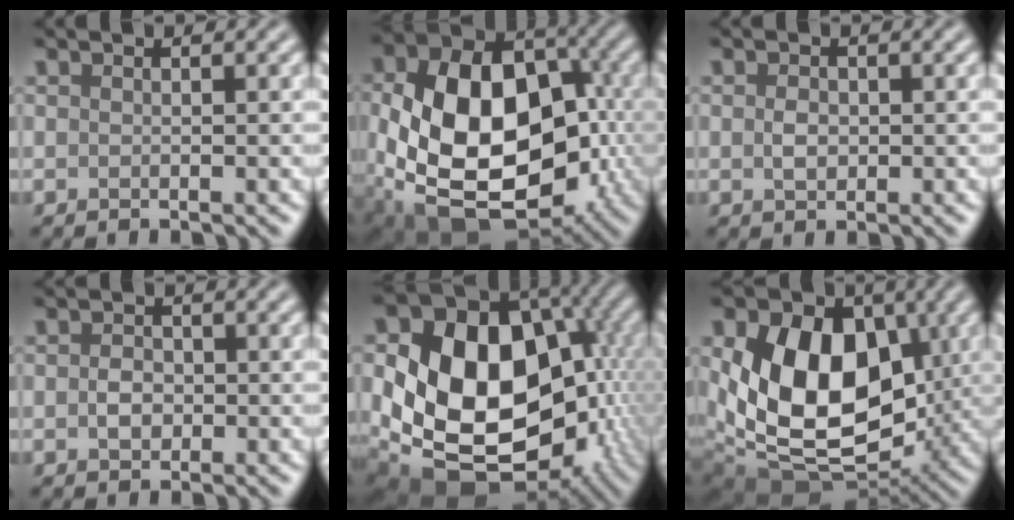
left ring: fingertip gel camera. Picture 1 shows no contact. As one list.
[{"total": 16.2, "force": [-1.9, 11.1, 11.7], "torque": [-0.216, -0.026, -0.027]}, {"total": 1.5, "force": [0.0, 1.0, 1.0], "torque": [-0.021, 0.000, -0.003]}, {"total": 1.7, "force": [-0.3, 1.3, 1.1], "torque": [-0.022, 0.002, -0.008]}, {"total": 20.4, "force": [-2.1, 15.4, 13.3], "torque": [-0.227, -0.017, -0.031]}, {"total": 12.9, "force": [0.7, 8.8, 9.4], "torque": [-0.165, -0.021, 0.013]}]